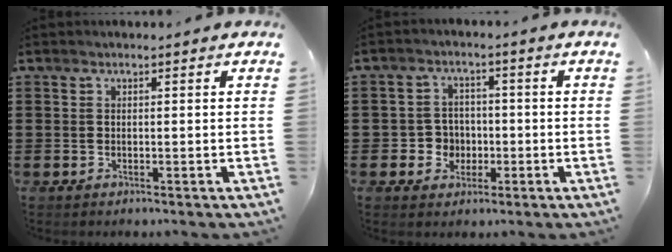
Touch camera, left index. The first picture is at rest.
{"total": 4.0, "force": [-1.0, 3.7, 1.1], "torque": [-0.033, 0.006, -0.022]}